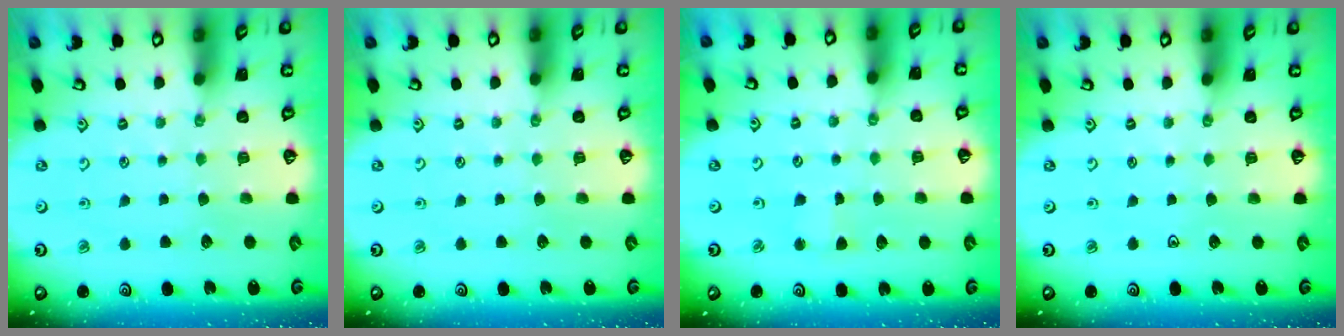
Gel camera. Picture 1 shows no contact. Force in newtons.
{"total": 0.0}
{"total": 2.1, "press": 2.1, "slide": 0.2}
{"total": 0.0}